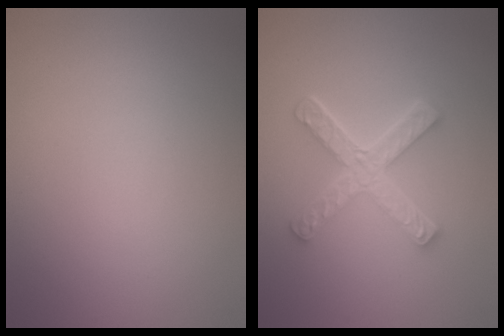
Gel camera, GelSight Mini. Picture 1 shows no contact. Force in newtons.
{"total": 5.2, "press": 3.9, "slide": 3.5}